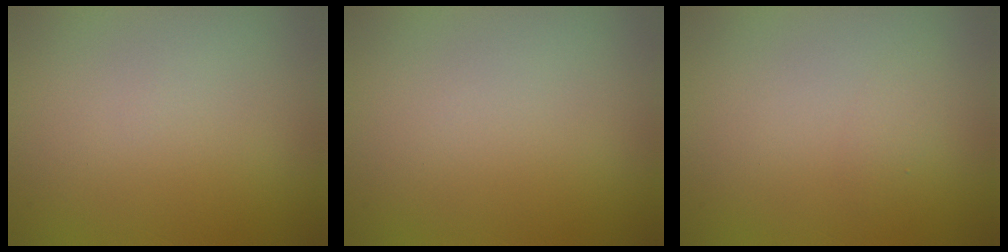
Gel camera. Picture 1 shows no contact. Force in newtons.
{"total": 0.0}
{"total": 0.9, "press": 0.9, "slide": 0.1}